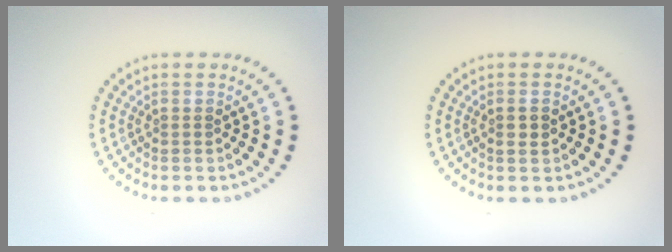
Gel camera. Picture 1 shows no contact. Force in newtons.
{"total": 0.9, "press": 0.9, "slide": 0.2}